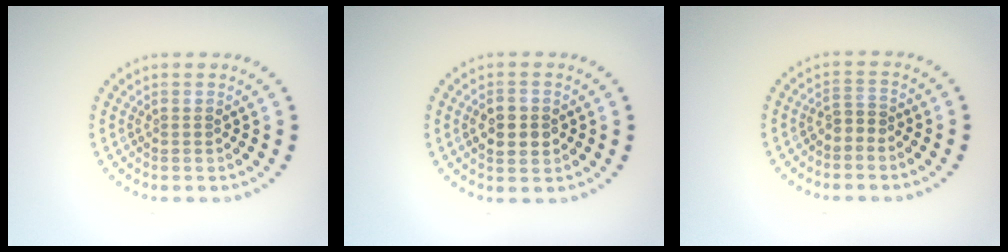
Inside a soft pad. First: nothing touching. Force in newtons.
{"total": 2.8, "press": 2.8, "slide": 0.1}
{"total": 1.4, "press": 1.1, "slide": 1.0}